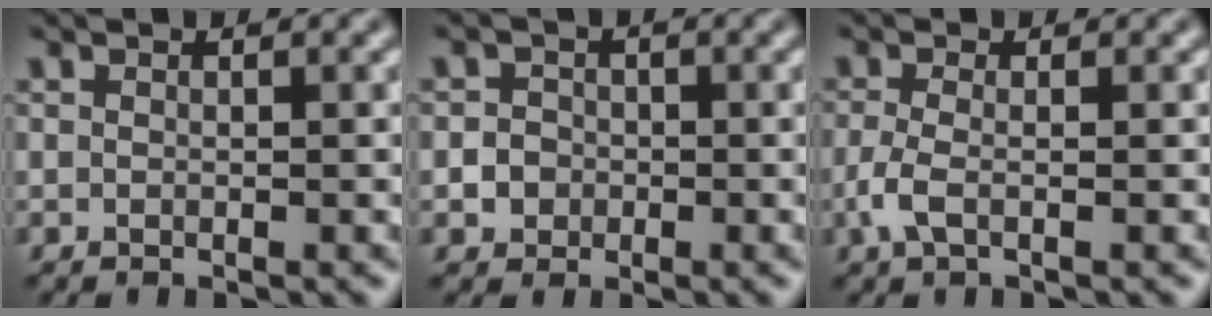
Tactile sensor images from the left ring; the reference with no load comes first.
{"total": 2.4, "force": [-0.4, 2.2, 0.7], "torque": [0.008, 0.012, -0.019]}
{"total": 2.1, "force": [-0.7, 0.8, 1.8], "torque": [-0.045, -0.002, -0.019]}